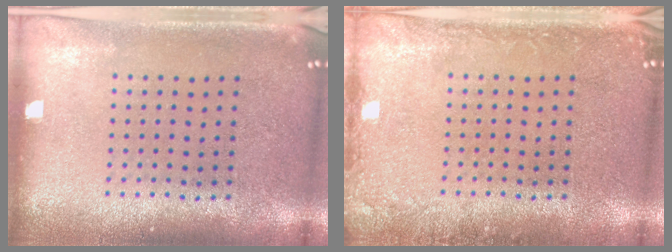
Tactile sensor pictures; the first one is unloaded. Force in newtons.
{"total": 1.6, "press": 1.6, "slide": 0.3}